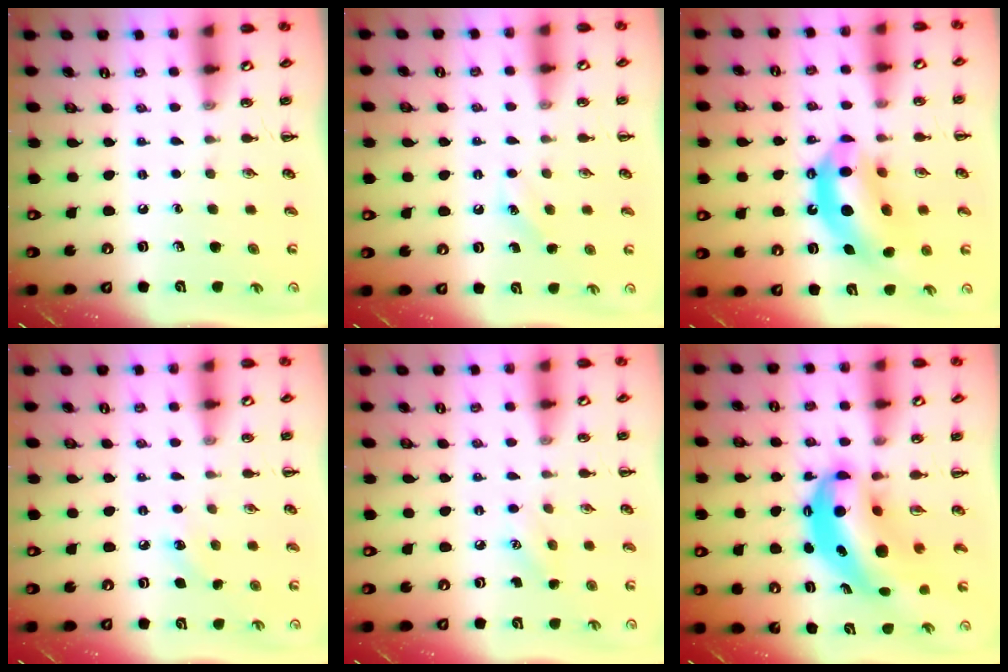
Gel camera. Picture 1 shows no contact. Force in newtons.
{"total": 4.1, "press": 4.0, "slide": 1.1}
{"total": 14.9, "press": 14.2, "slide": 4.2}
{"total": 6.0, "press": 5.8, "slide": 1.8}
{"total": 4.8, "press": 4.6, "slide": 1.3}
{"total": 11.1, "press": 10.8, "slide": 2.5}